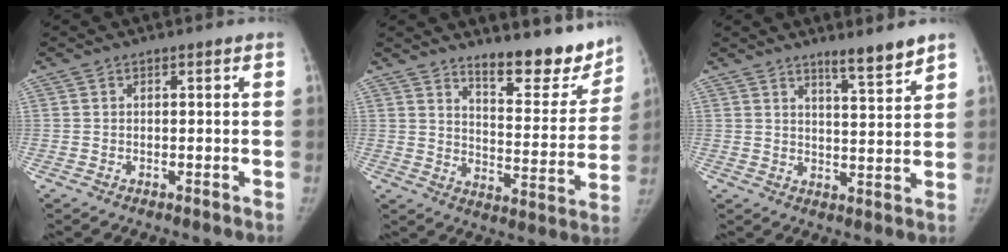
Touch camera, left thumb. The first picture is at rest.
{"total": 15.2, "force": [12.6, 5.1, 6.9], "torque": [-0.042, -0.105, 0.174]}
{"total": 5.9, "force": [4.8, 0.2, 3.4], "torque": [-0.047, -0.045, 0.076]}